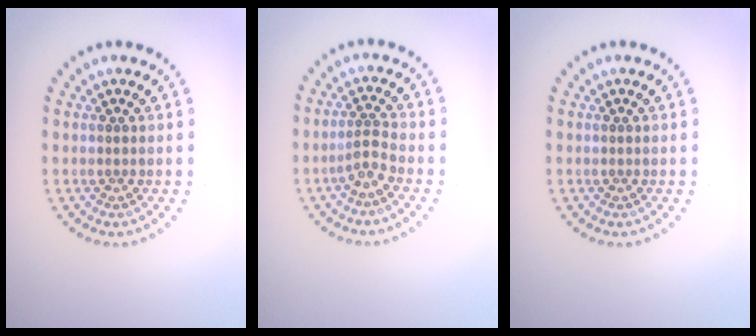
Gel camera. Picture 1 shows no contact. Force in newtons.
{"total": 2.0, "press": 1.4, "slide": 1.4}
{"total": 0.0}